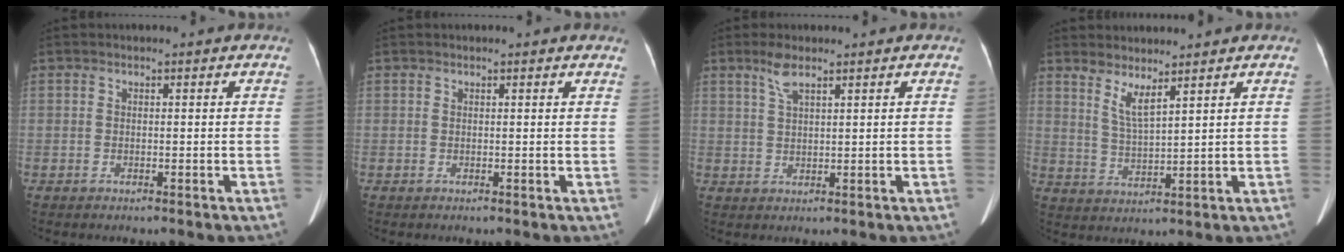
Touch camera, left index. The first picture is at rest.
{"total": 1.1, "force": [1.1, 0.2, 0.2], "torque": [-0.009, -0.009, 0.002]}
{"total": 2.9, "force": [2.0, 0.7, 2.0], "torque": [-0.047, 0.008, 0.046]}
{"total": 3.9, "force": [2.9, 0.1, 2.6], "torque": [-0.055, -0.014, 0.063]}